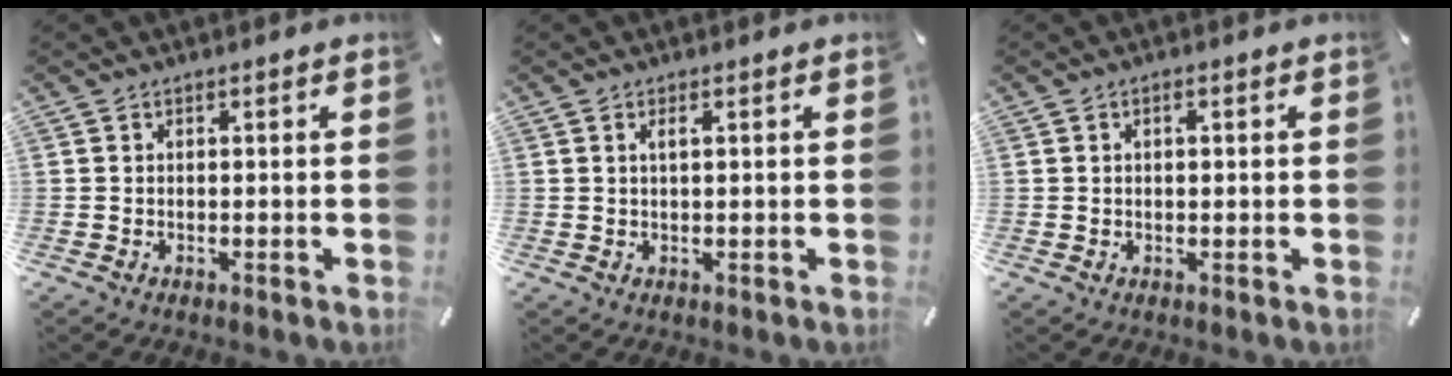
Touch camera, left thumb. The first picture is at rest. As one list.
[{"total": 1.7, "force": [0.5, 0.3, 1.6], "torque": [-0.031, 0.001, 0.006]}, {"total": 1.3, "force": [0.2, 0.7, 1.1], "torque": [-0.023, 0.004, 0.001]}]